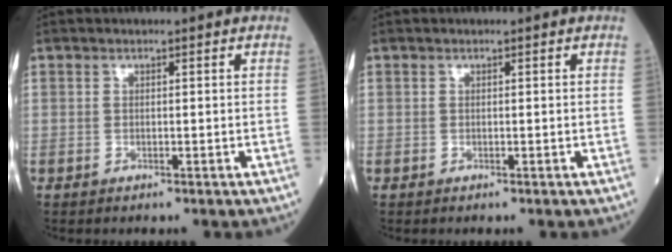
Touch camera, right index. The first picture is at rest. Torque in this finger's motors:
{"motor_torque": [0.03, -0.03, -0.04, -0.01]}